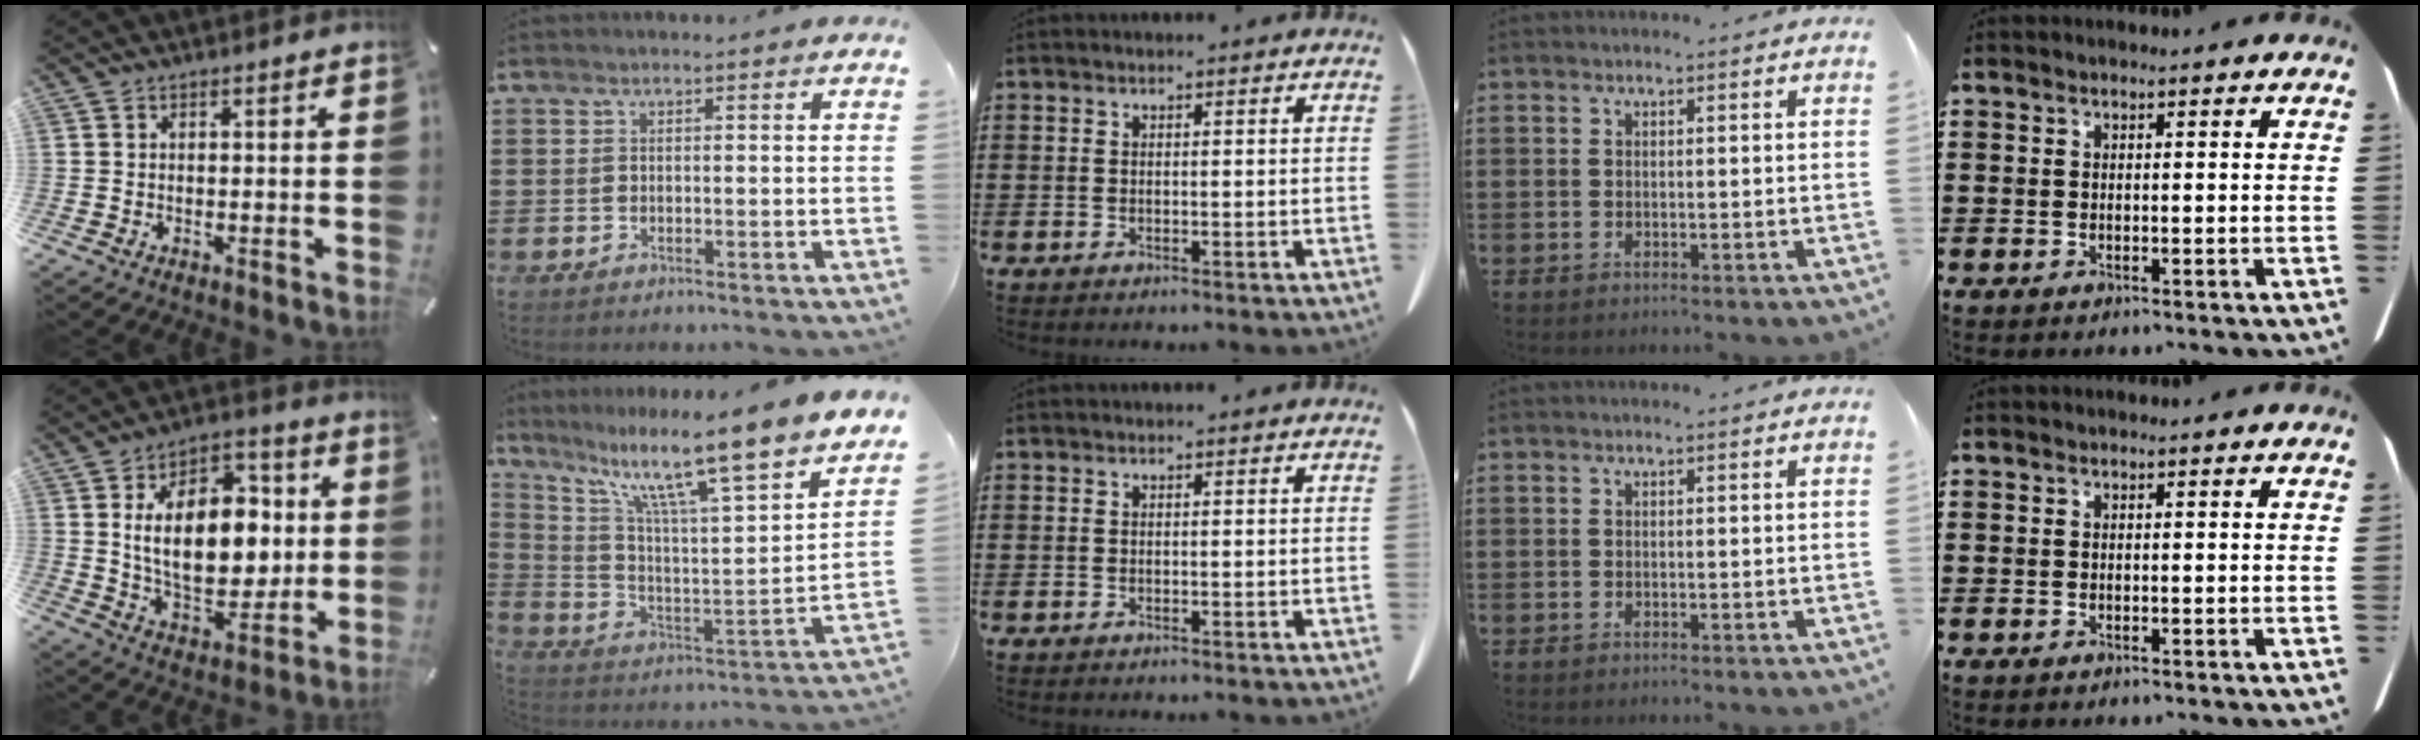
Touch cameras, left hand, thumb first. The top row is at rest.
{"thumb": {"total": 18.9, "force": [2.2, 12.2, 14.3], "torque": [-0.235, 0.002, 0.041]}, "index": {"total": 12.1, "force": [8.6, 0.6, 8.4], "torque": [-0.168, -0.069, 0.127]}}